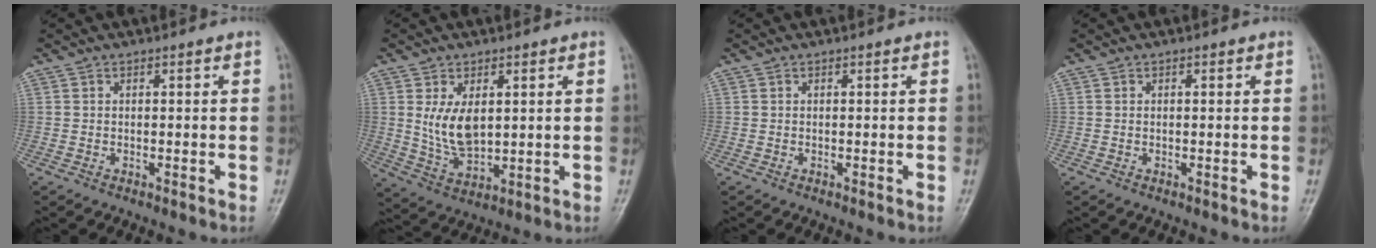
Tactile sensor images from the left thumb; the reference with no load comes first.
{"total": 8.1, "force": [1.7, 4.7, 6.3], "torque": [-0.102, -0.016, 0.047]}
{"total": 0.0}
{"total": 0.0}